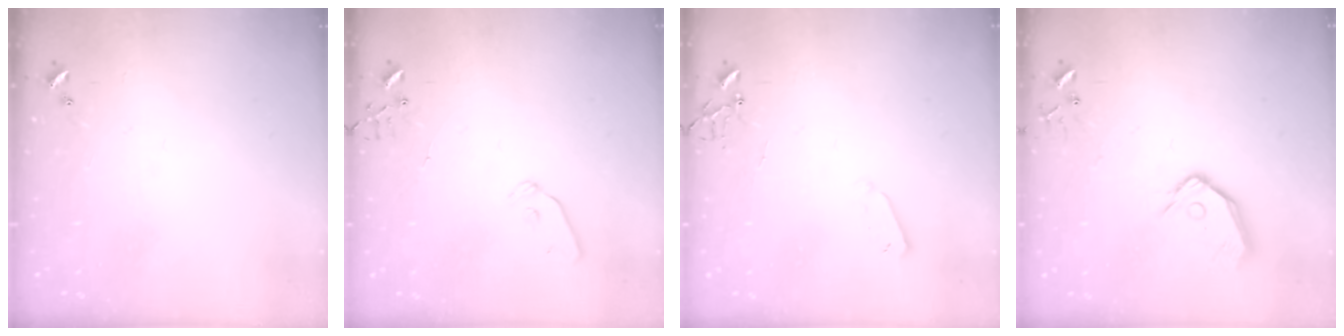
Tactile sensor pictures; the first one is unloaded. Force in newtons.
{"total": 8.7, "press": 8.7, "slide": 0.9}
{"total": 3.3, "press": 3.2, "slide": 0.7}
{"total": 12.7, "press": 12.5, "slide": 2.0}